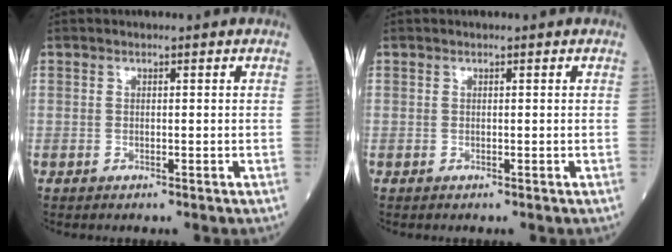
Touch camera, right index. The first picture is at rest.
{"total": 0.0}